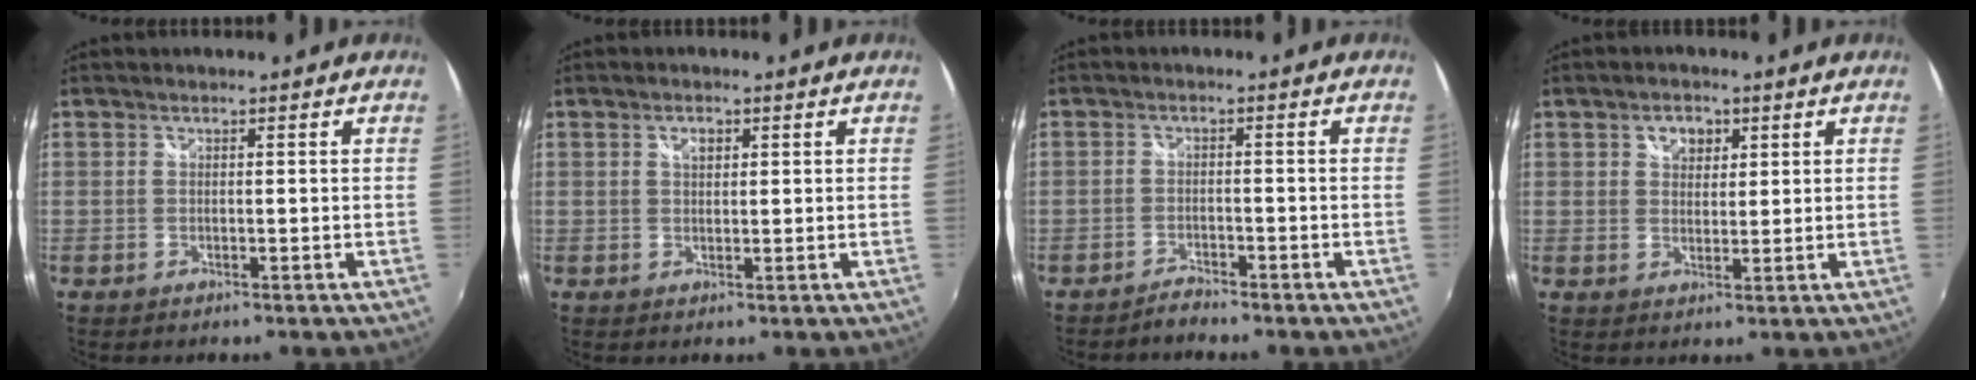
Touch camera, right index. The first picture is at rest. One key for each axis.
{"total": 1.9, "fx": 0.8, "fy": 1.1, "fz": 1.3, "tx": -0.020, "ty": 0.007, "tz": 0.013}
{"total": 2.5, "fx": -2.4, "fy": 0.4, "fz": 0.4, "tx": -0.018, "ty": -0.004, "tz": -0.045}
{"total": 3.8, "fx": 1.7, "fy": 2.8, "fz": 1.8, "tx": -0.021, "ty": 0.010, "tz": 0.029}